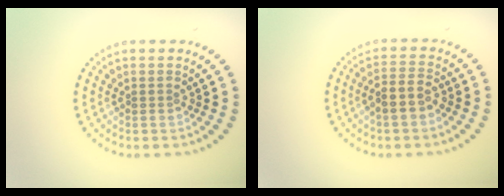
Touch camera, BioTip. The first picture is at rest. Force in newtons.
{"total": 2.6, "press": 2.4, "slide": 1.0}